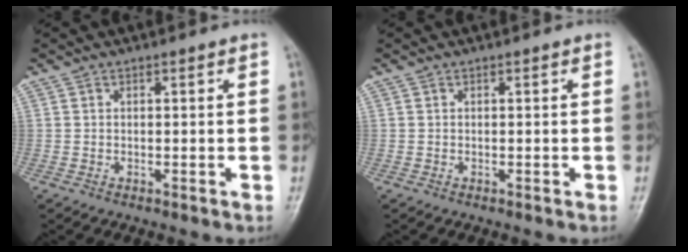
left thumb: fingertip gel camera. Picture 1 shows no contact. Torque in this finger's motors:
{"motor_torque": [-0.01, 0.01, -0.01, 0.01, 0.00]}